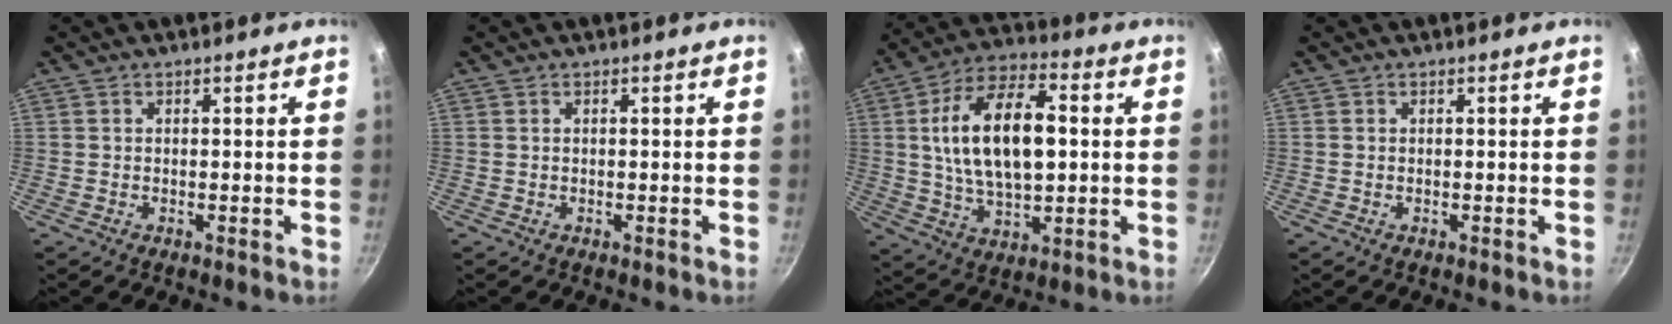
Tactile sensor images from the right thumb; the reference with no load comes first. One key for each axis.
{"total": 0.0}
{"total": 18.3, "fx": 2.2, "fy": 9.2, "fz": 15.7, "tx": -0.270, "ty": 0.014, "tz": 0.038}
{"total": 0.0}